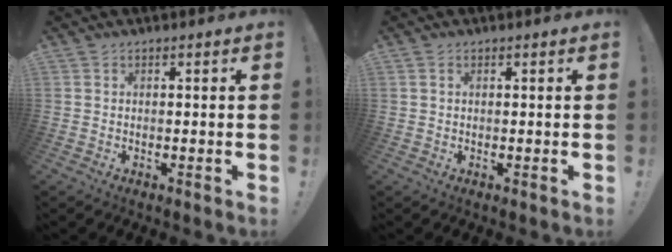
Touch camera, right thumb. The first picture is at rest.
{"total": 0.7, "force": [0.2, 0.5, 0.4], "torque": [-0.014, 0.005, 0.006]}